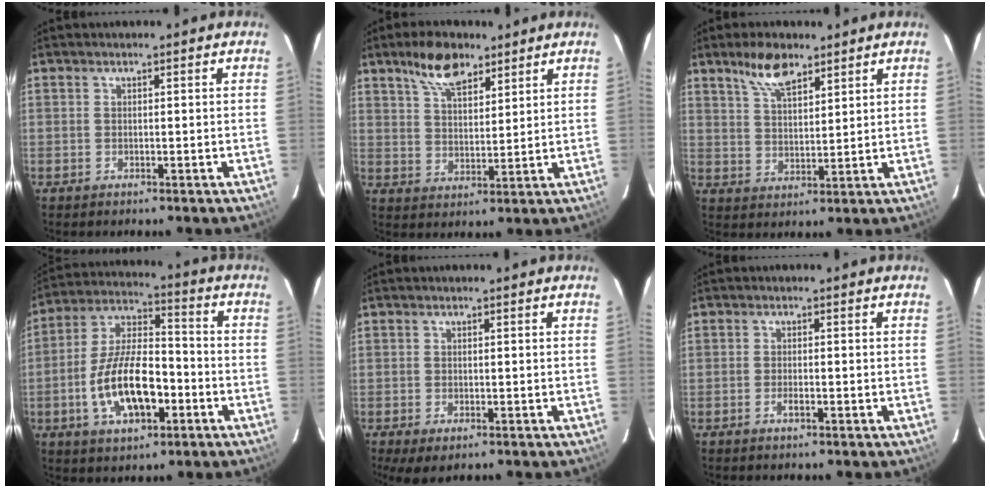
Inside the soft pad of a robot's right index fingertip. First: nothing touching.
{"total": 8.6, "force": [6.1, 3.4, 5.1], "torque": [-0.092, 0.009, 0.110]}
{"total": 7.2, "force": [5.2, 2.4, 4.3], "torque": [-0.078, 0.004, 0.099]}
{"total": 15.4, "force": [-5.0, 6.9, 12.8], "torque": [-0.252, 0.008, -0.082]}
{"total": 4.1, "force": [-2.4, 1.5, 2.9], "torque": [-0.059, -0.022, -0.035]}
{"total": 1.5, "force": [-0.9, 0.3, 1.1], "torque": [-0.025, 0.000, -0.016]}